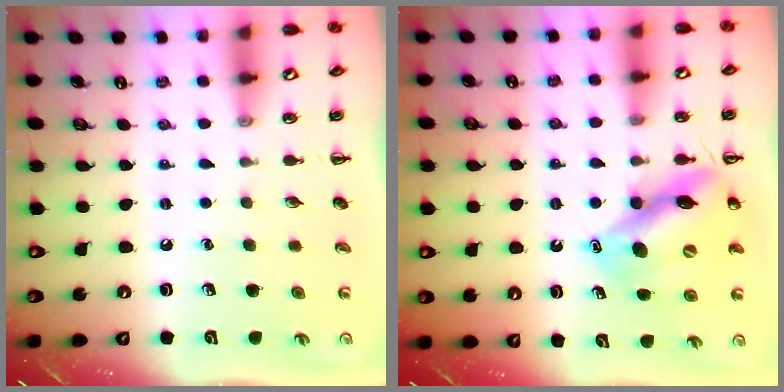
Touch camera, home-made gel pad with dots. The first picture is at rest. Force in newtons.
{"total": 13.2, "press": 12.9, "slide": 3.2}